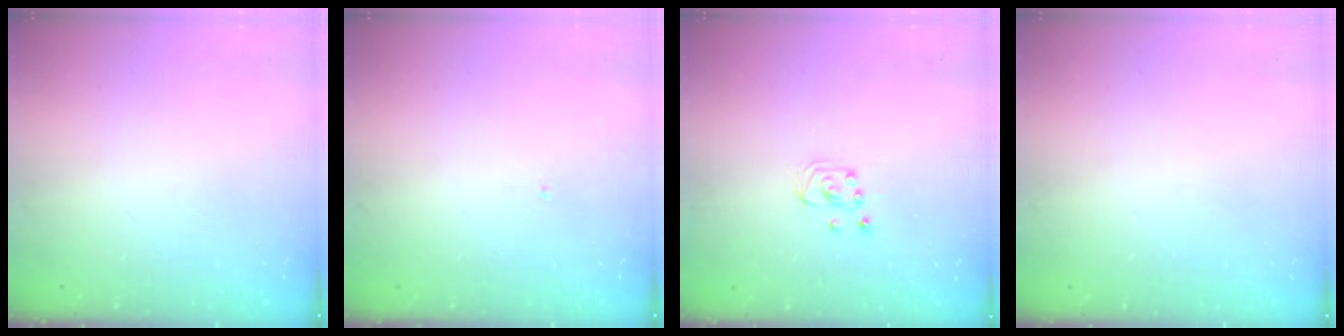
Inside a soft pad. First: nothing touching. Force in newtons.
{"total": 0.0}
{"total": 3.0, "press": 3.0, "slide": 0.2}
{"total": 0.0}